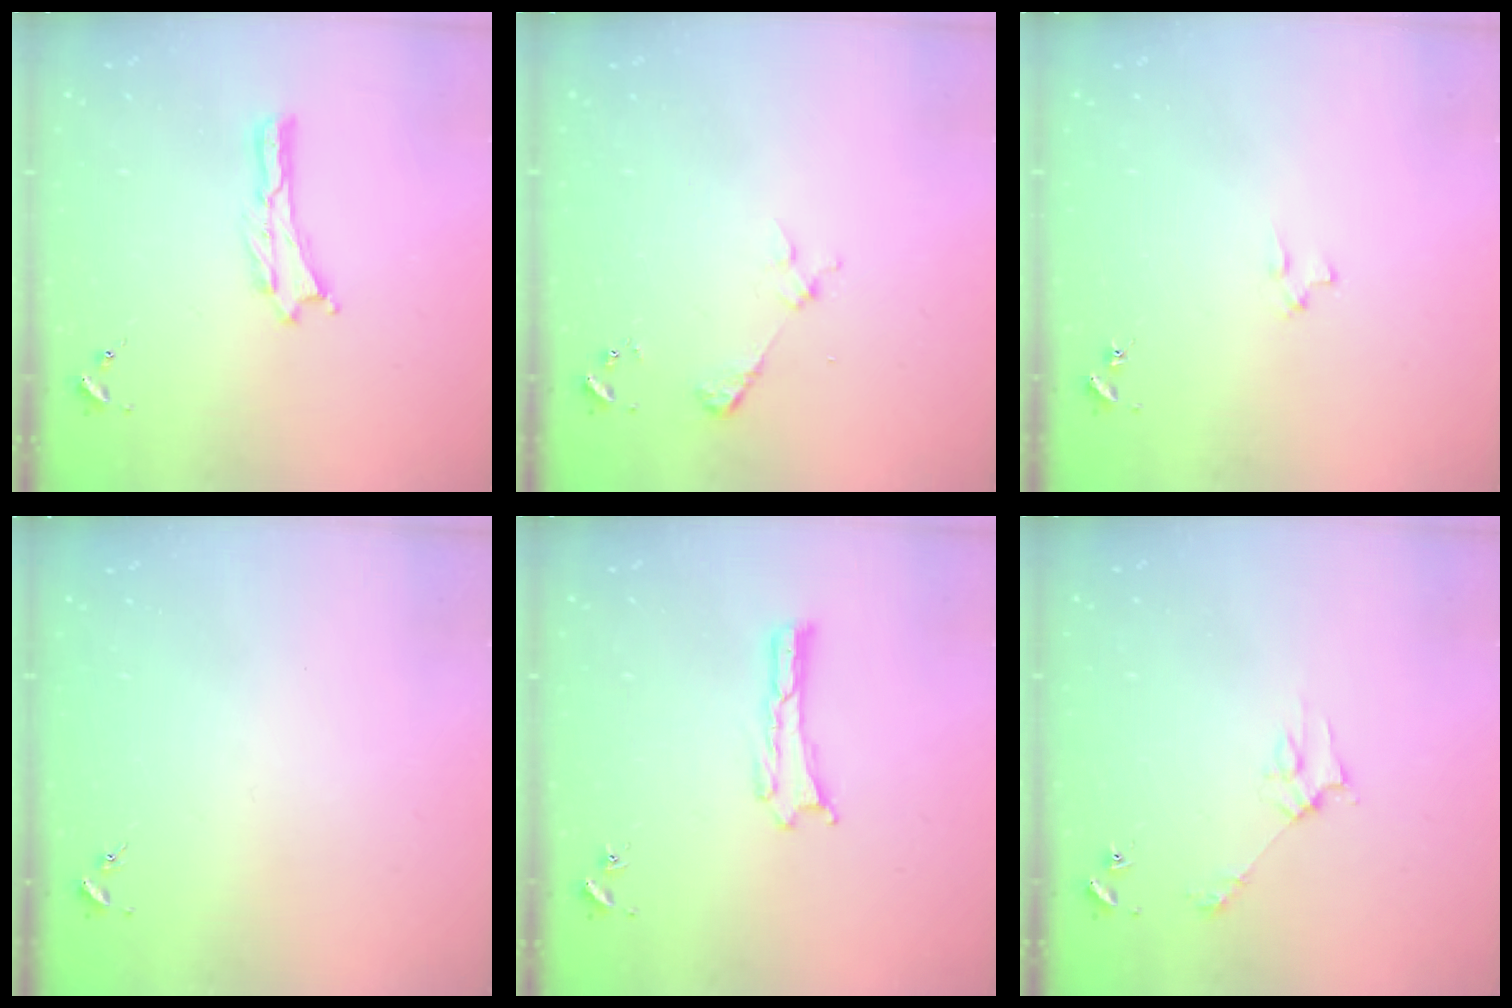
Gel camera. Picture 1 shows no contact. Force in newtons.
{"total": 2.2, "press": 2.2, "slide": 0.2}
{"total": 1.9, "press": 1.9, "slide": 0.2}
{"total": 0.0}
{"total": 0.0}
{"total": 2.8, "press": 2.8, "slide": 0.2}